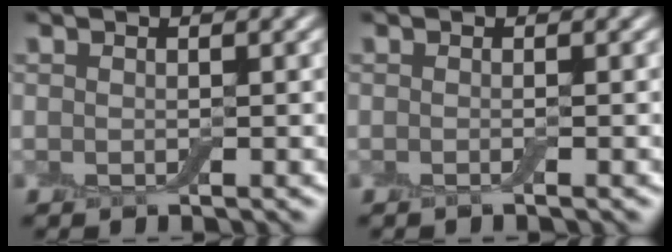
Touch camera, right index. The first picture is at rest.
{"total": 0.8, "force": [-0.3, 0.1, 0.7], "torque": [-0.008, -0.007, -0.009]}